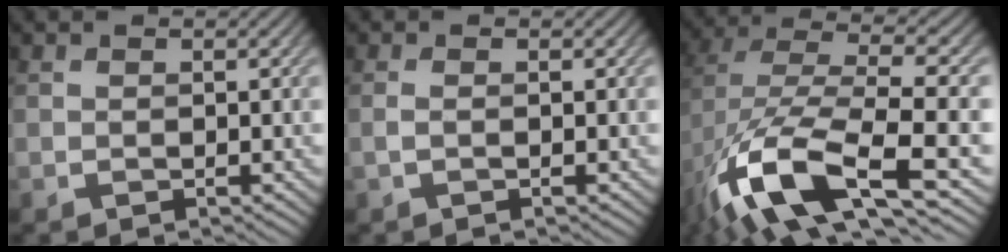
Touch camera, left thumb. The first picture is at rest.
{"total": 0.9, "force": [-0.2, 0.2, 0.8], "torque": [-0.020, 0.001, -0.007]}
{"total": 15.0, "force": [-5.5, 5.8, 12.7], "torque": [-0.276, -0.010, -0.093]}